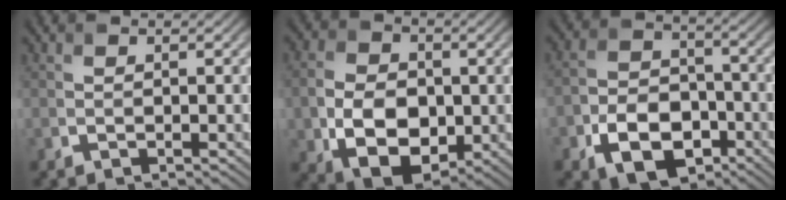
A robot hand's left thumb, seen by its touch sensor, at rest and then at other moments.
{"total": 10.3, "force": [-2.0, 7.0, 7.2], "torque": [-0.160, -0.013, -0.037]}
{"total": 9.6, "force": [-4.9, 6.3, 5.4], "torque": [-0.108, -0.013, -0.095]}